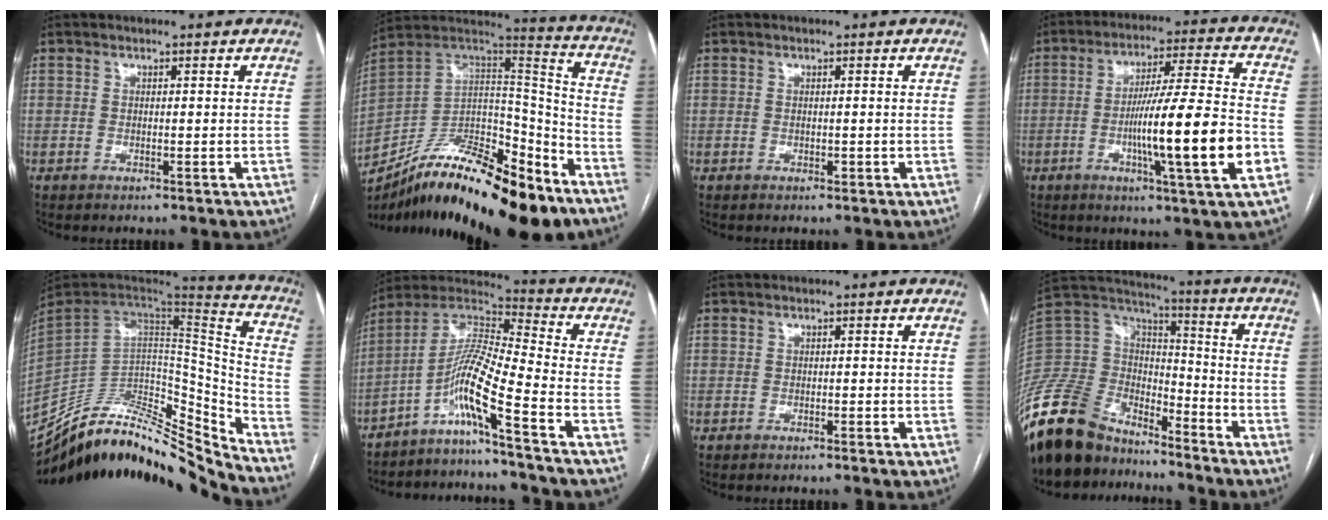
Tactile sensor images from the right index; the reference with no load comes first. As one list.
[{"total": 27.2, "force": [-18.5, 8.5, 18.0], "torque": [-0.286, 0.015, -0.304]}, {"total": 0.6, "force": [-0.1, 0.3, 0.5], "torque": [-0.009, -0.001, 0.001]}, {"total": 16.7, "force": [-4.2, -0.5, 16.2], "torque": [-0.270, -0.006, -0.072]}, {"total": 25.9, "force": [-24.1, 4.1, 8.6], "torque": [-0.134, 0.028, -0.374]}, {"total": 10.1, "force": [-6.1, -1.4, 8.0], "torque": [-0.164, 0.016, -0.121]}, {"total": 0.0}, {"total": 21.0, "force": [-17.1, 9.2, 8.0], "torque": [-0.192, 0.022, -0.318]}]